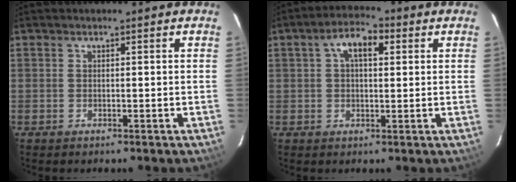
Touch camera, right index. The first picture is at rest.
{"total": 6.4, "force": [2.0, 3.3, 5.2], "torque": [-0.089, 0.023, 0.034]}